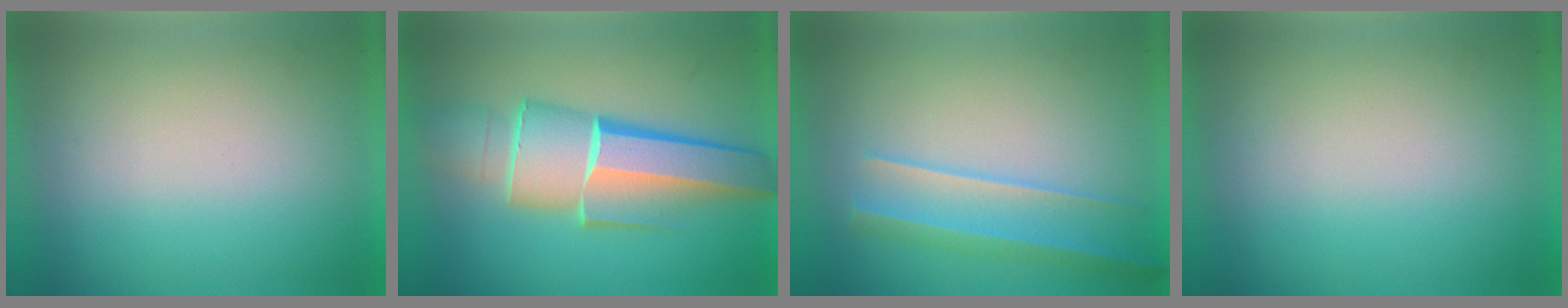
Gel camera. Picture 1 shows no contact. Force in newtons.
{"total": 8.1}
{"total": 2.2}
{"total": 0.0}